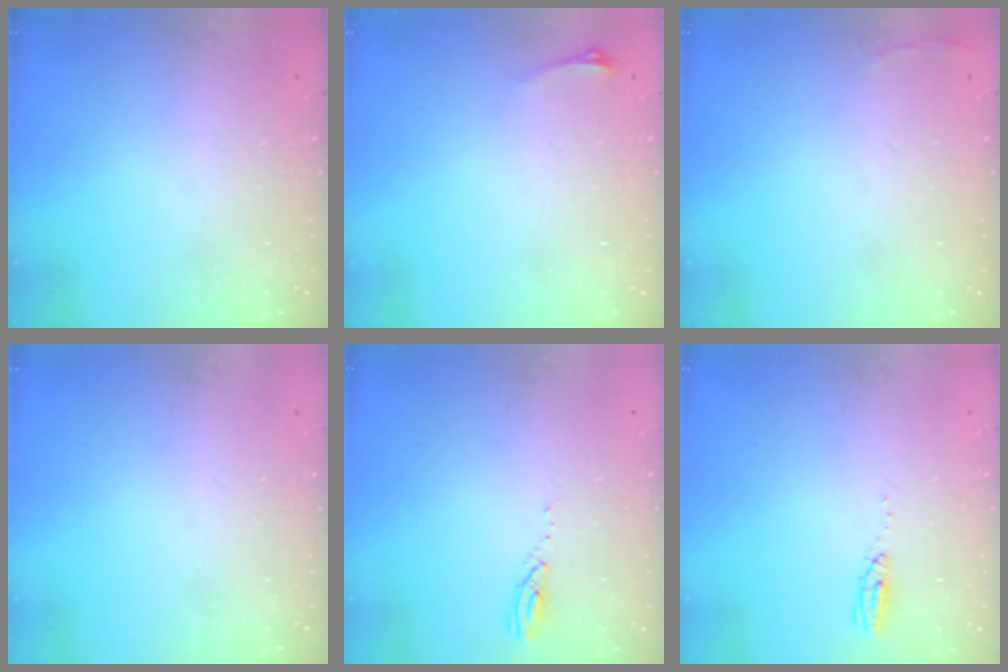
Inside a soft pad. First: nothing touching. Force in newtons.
{"total": 2.9, "press": 2.6, "slide": 1.5}
{"total": 2.8, "press": 2.6, "slide": 0.9}
{"total": 0.0}
{"total": 3.4, "press": 3.3, "slide": 0.3}
{"total": 3.6, "press": 3.3, "slide": 1.5}